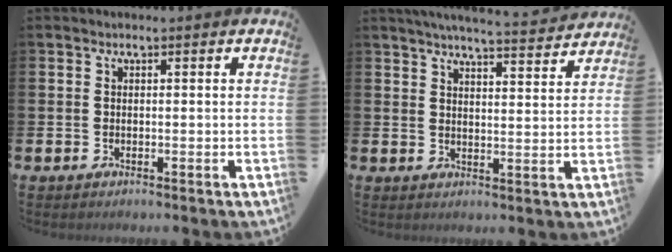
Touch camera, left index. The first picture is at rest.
{"total": 5.5, "force": [5.4, -0.2, 1.3], "torque": [-0.029, -0.033, 0.092]}